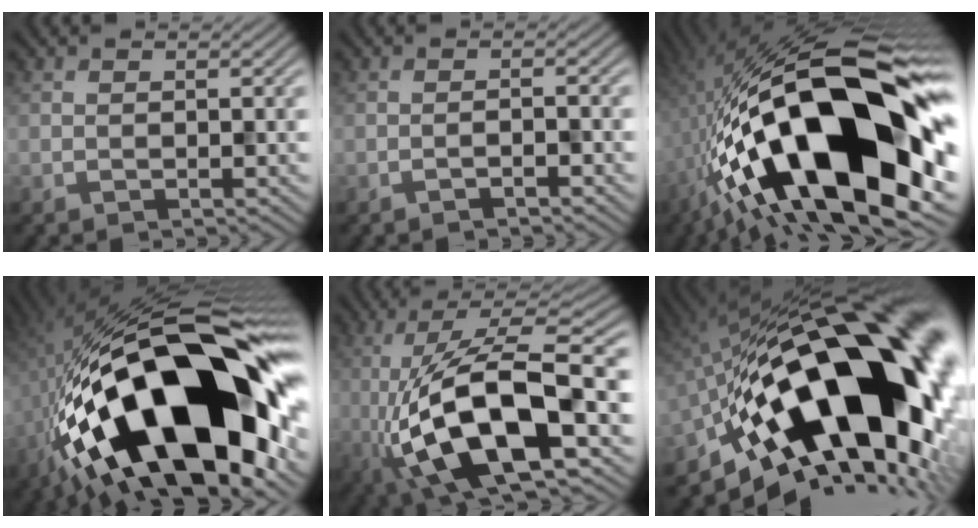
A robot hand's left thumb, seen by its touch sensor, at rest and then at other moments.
{"total": 1.1, "force": [-0.9, -0.1, 0.7], "torque": [-0.009, 0.005, -0.020]}
{"total": 23.3, "force": [-4.5, 9.3, 20.9], "torque": [-0.399, 0.011, -0.085]}
{"total": 23.3, "force": [-6.3, 10.5, 19.8], "torque": [-0.364, -0.004, -0.106]}
{"total": 15.9, "force": [-5.1, 5.4, 14.1], "torque": [-0.259, 0.006, -0.096]}
{"total": 22.2, "force": [-4.2, 10.9, 18.9], "torque": [-0.318, -0.003, -0.081]}